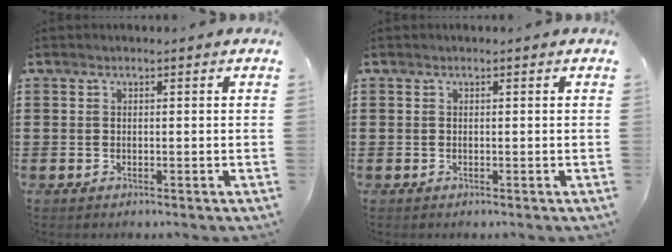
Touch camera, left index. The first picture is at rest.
{"total": 0.0}